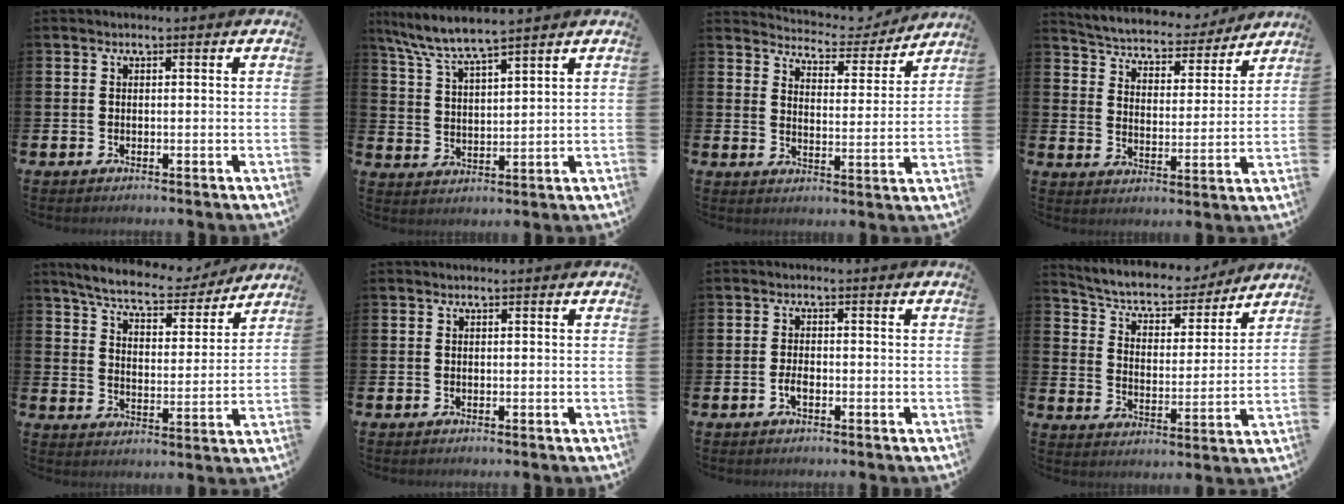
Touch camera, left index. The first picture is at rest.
{"total": 6.3, "force": [6.0, -0.2, 2.0], "torque": [-0.062, -0.031, 0.105]}
{"total": 5.0, "force": [4.9, 1.0, 0.2], "torque": [-0.022, -0.042, 0.080]}
{"total": 5.2, "force": [5.0, 1.4, 0.4], "torque": [-0.037, -0.044, 0.082]}
{"total": 7.5, "force": [7.0, 1.5, 2.0], "torque": [-0.065, -0.046, 0.121]}
{"total": 0.0}
{"total": 1.8, "force": [-0.8, 0.8, 1.4], "torque": [-0.029, 0.003, -0.014]}
{"total": 6.0, "force": [5.4, 2.2, 1.3], "torque": [-0.049, -0.046, 0.086]}